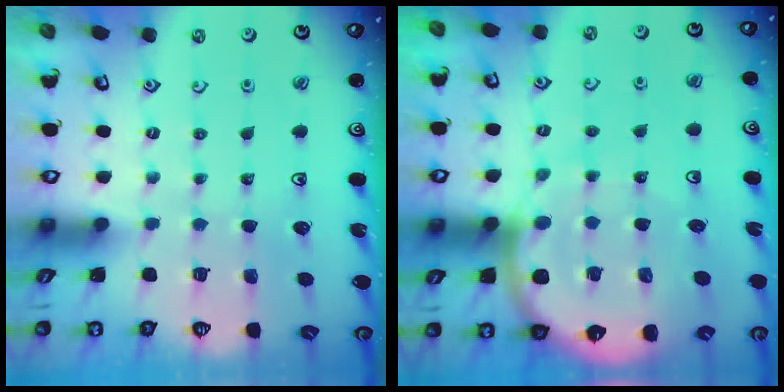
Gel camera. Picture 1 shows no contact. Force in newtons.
{"total": 10.5, "press": 10.4, "slide": 1.6}